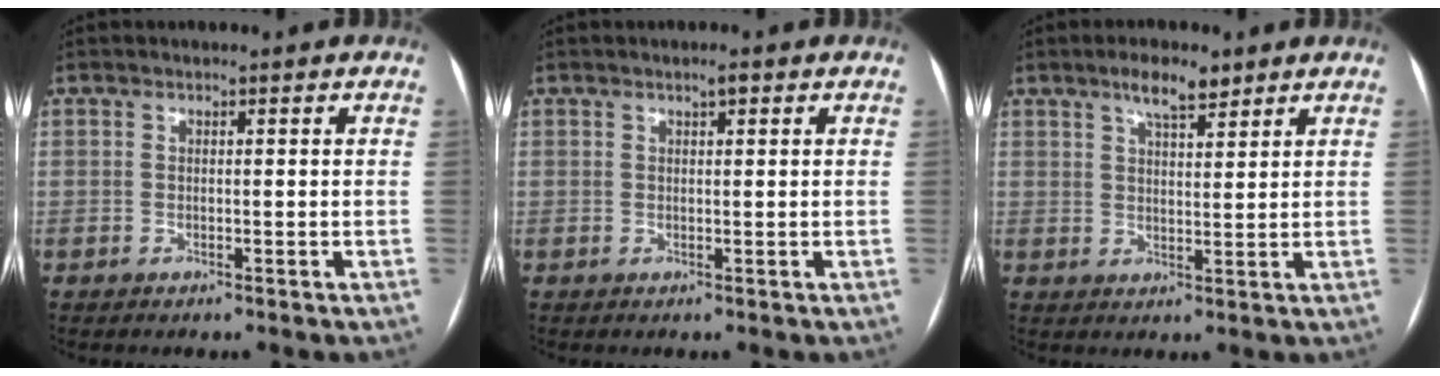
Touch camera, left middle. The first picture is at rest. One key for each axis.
{"total": 1.0, "fx": 0.6, "fy": 0.3, "fz": 0.8, "tx": -0.013, "ty": 0.002, "tz": 0.009}
{"total": 4.9, "fx": 3.4, "fy": 1.4, "fz": 3.2, "tx": -0.056, "ty": 0.006, "tz": 0.057}